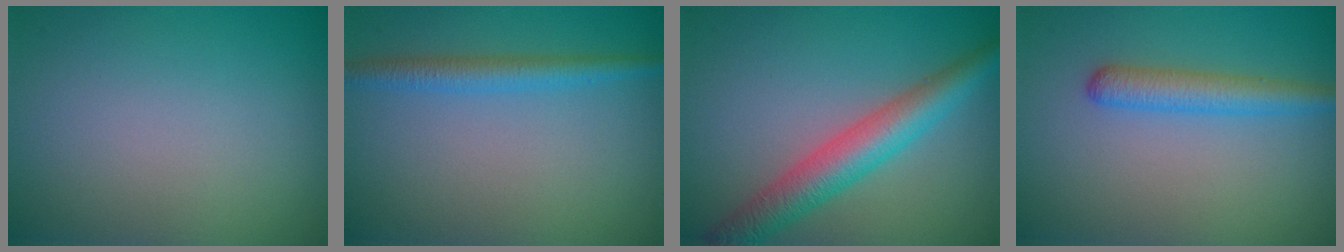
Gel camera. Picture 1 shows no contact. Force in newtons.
{"total": 2.4, "press": 2.4, "slide": 0.1}
{"total": 5.1, "press": 5.1, "slide": 0.1}
{"total": 2.9, "press": 2.9, "slide": 0.1}